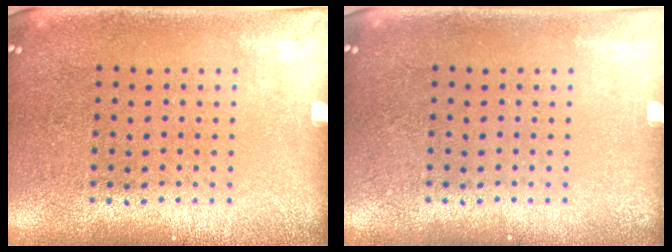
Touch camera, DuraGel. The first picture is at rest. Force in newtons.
{"total": 0.0}